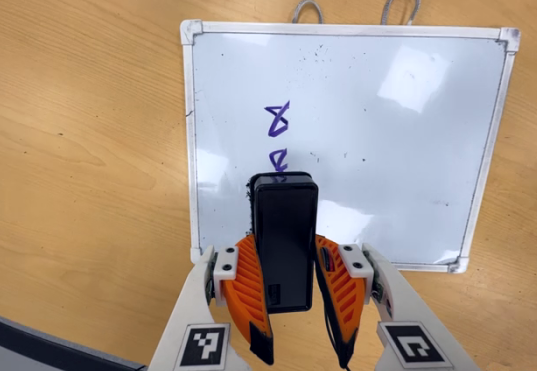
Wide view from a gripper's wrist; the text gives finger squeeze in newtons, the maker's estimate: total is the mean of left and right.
{"total": 6.8, "left": 5.6, "right": 7.9}